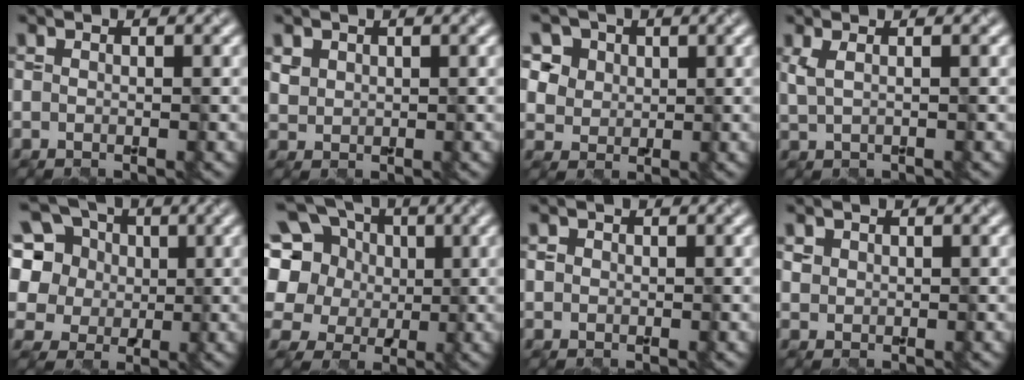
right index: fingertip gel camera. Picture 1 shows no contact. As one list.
[{"total": 1.2, "force": [0.8, 0.9, 0.2], "torque": [-0.006, -0.002, 0.020]}, {"total": 8.5, "force": [4.6, 6.3, 3.4], "torque": [-0.082, 0.015, 0.070]}, {"total": 1.9, "force": [0.9, 0.7, 1.4], "torque": [-0.025, -0.003, 0.017]}, {"total": 12.6, "force": [4.5, 10.4, 5.4], "torque": [-0.148, 0.035, 0.072]}, {"total": 12.7, "force": [4.0, 10.3, 6.3], "torque": [-0.166, 0.034, 0.043]}, {"total": 0.6, "force": [0.1, 0.6, 0.0], "torque": [0.005, -0.002, 0.000]}, {"total": 0.9, "force": [0.4, 0.7, 0.1], "torque": [0.000, -0.003, 0.012]}]